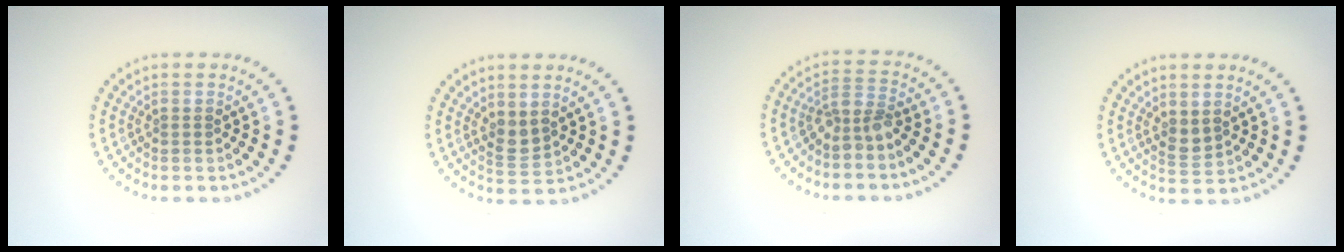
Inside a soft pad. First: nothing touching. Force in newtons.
{"total": 1.8, "press": 1.5, "slide": 1.1}
{"total": 2.4, "press": 2.0, "slide": 1.4}
{"total": 1.6, "press": 1.4, "slide": 0.7}